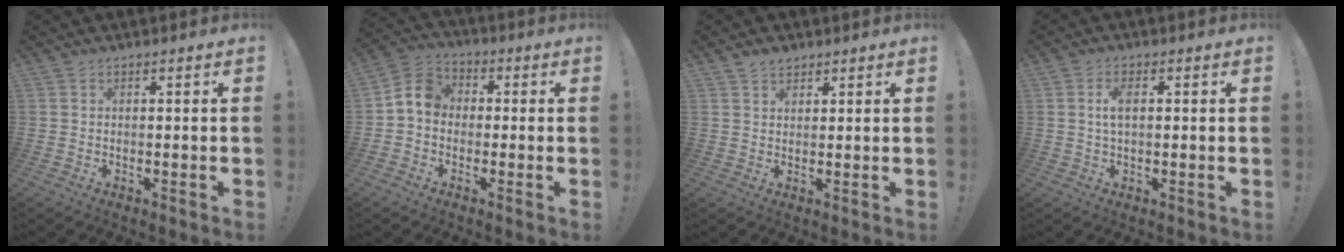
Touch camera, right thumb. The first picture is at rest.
{"total": 7.6, "force": [-0.5, 6.3, 4.2], "torque": [-0.068, 0.021, -0.004]}
{"total": 3.0, "force": [2.3, 1.7, 0.8], "torque": [-0.011, -0.012, 0.042]}
{"total": 4.2, "force": [0.7, 1.9, 3.6], "torque": [-0.056, 0.001, 0.009]}